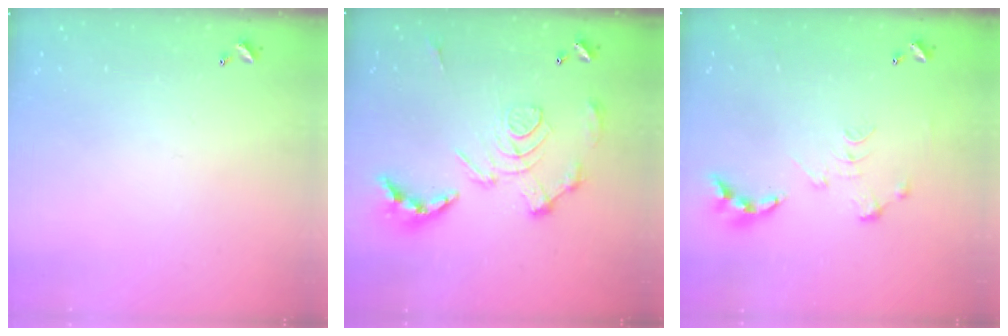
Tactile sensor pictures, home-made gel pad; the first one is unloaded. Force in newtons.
{"total": 3.4, "press": 2.7, "slide": 2.0}
{"total": 0.0}